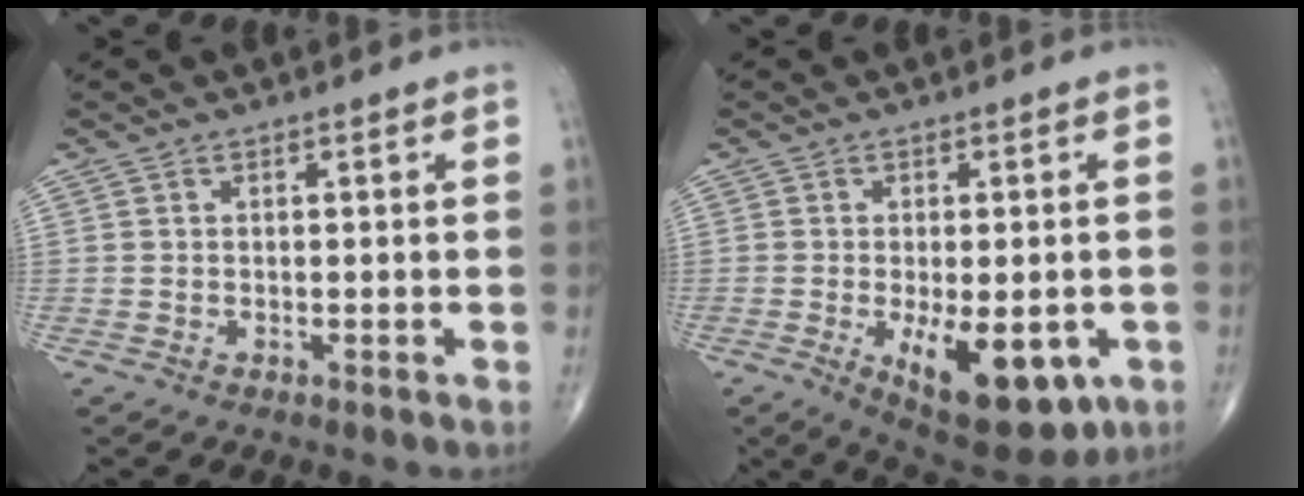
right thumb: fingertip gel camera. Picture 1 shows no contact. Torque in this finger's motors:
{"motor_torque": [1.63, 1.55, 0.22, -0.26, 0.38]}